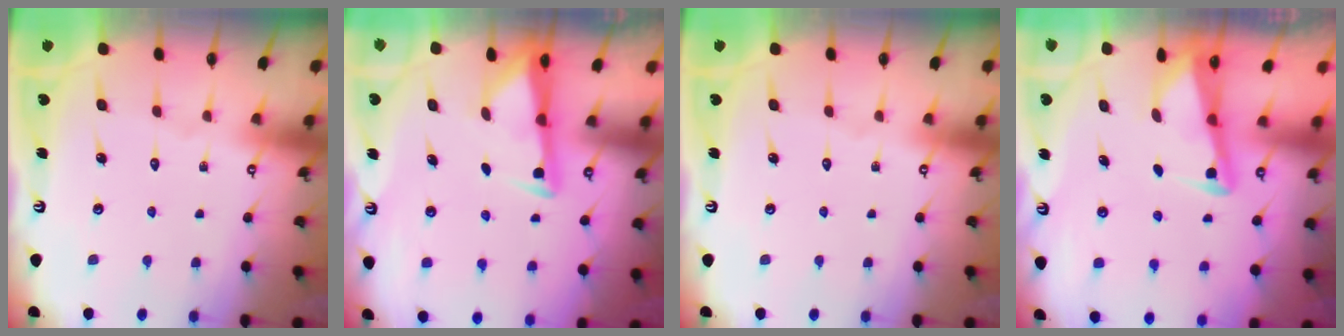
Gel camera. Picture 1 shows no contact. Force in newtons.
{"total": 3.3, "press": 3.2, "slide": 0.5}
{"total": 0.0}
{"total": 3.0, "press": 3.0, "slide": 0.4}